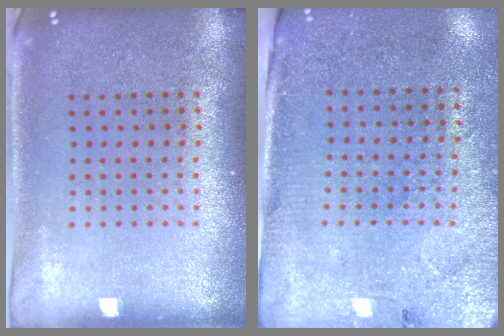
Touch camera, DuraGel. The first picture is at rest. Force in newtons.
{"total": 2.8, "press": 2.6, "slide": 1.2}